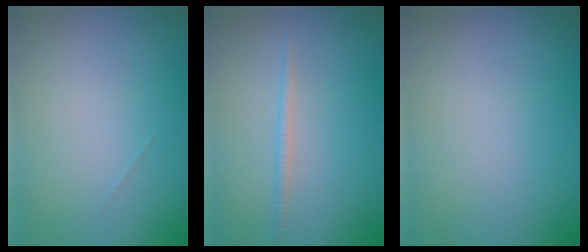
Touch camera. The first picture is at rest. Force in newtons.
{"total": 0.7, "press": 0.7, "slide": 0.1}
{"total": 0.0}